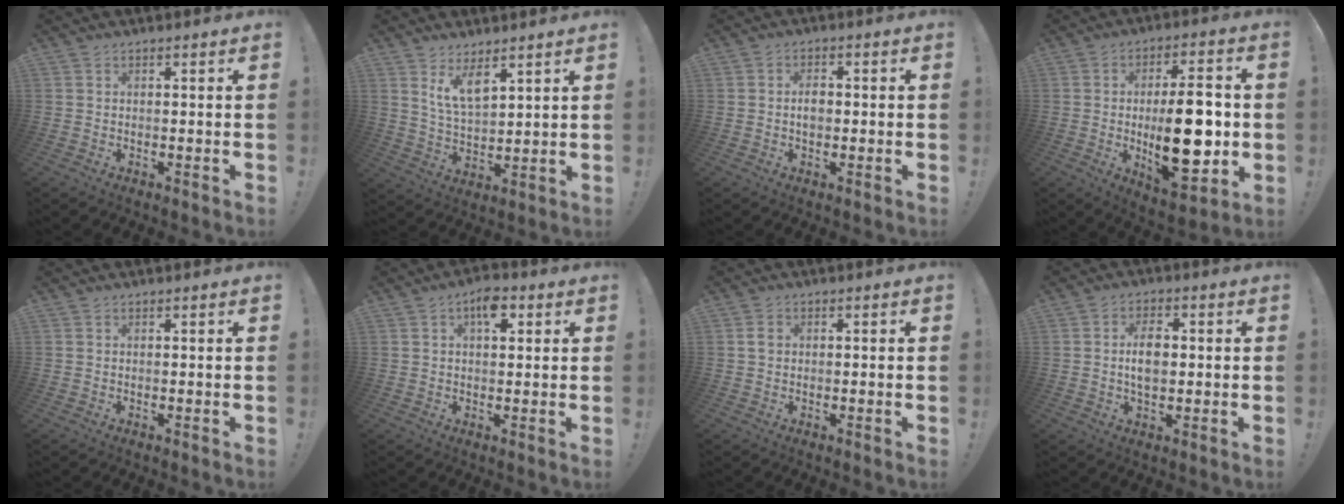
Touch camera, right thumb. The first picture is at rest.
{"total": 9.1, "force": [6.2, 4.4, 5.1], "torque": [-0.088, -0.036, 0.117]}
{"total": 3.3, "force": [0.0, 2.4, 2.3], "torque": [-0.021, -0.002, -0.007]}
{"total": 20.6, "force": [-1.5, 8.9, 18.5], "torque": [-0.287, -0.013, -0.022]}
{"total": 0.0}
{"total": 6.4, "force": [2.5, 3.4, 4.8], "torque": [-0.058, -0.006, 0.039]}
{"total": 1.8, "force": [0.2, 1.5, 1.0], "torque": [-0.009, 0.002, 0.002]}
{"total": 7.3, "force": [0.4, 4.5, 5.8], "torque": [-0.097, 0.002, 0.003]}